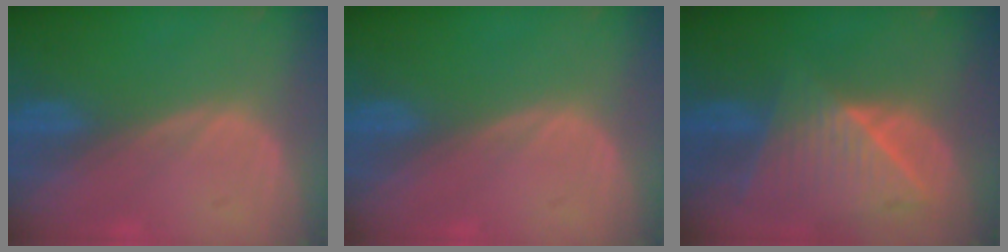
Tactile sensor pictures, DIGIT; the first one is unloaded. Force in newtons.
{"total": 0.0}
{"total": 9.2, "press": 8.2, "slide": 4.1}